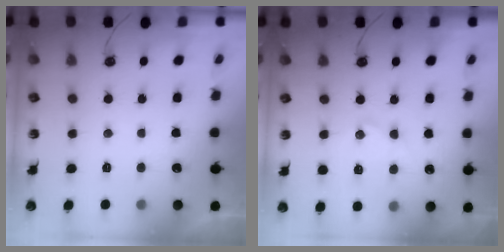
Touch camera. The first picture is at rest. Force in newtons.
{"total": 9.1, "press": 9.1, "slide": 0.7}